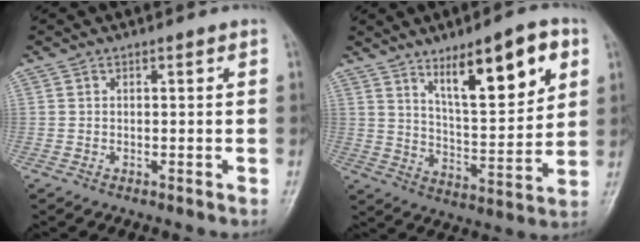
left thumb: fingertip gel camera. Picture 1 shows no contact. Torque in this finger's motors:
{"motor_torque": [0.56, 0.46, 1.15, -1.08, 0.25]}